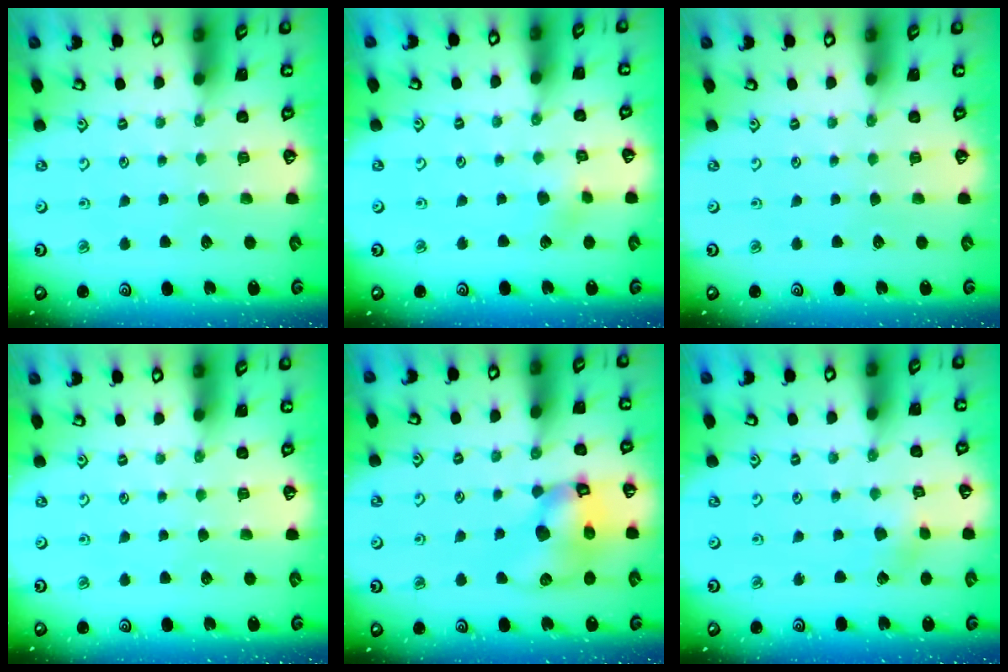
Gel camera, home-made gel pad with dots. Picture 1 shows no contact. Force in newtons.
{"total": 3.2, "press": 3.1, "slide": 0.3}
{"total": 0.0}
{"total": 0.0}
{"total": 12.9, "press": 12.8, "slide": 2.1}
{"total": 2.1, "press": 2.1, "slide": 0.2}